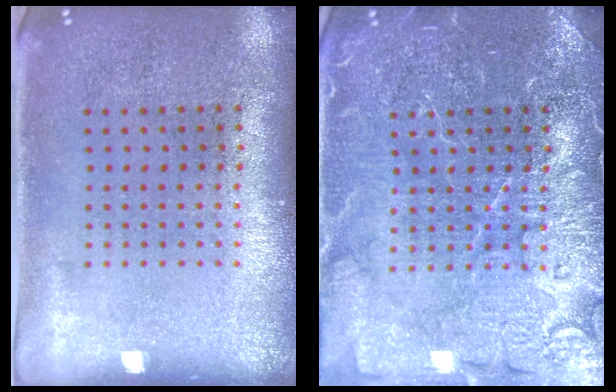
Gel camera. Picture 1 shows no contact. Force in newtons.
{"total": 4.7, "press": 4.7, "slide": 0.7}